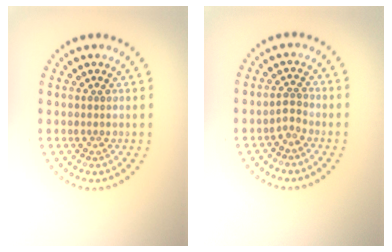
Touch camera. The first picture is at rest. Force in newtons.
{"total": 1.1, "press": 0.8, "slide": 0.8}